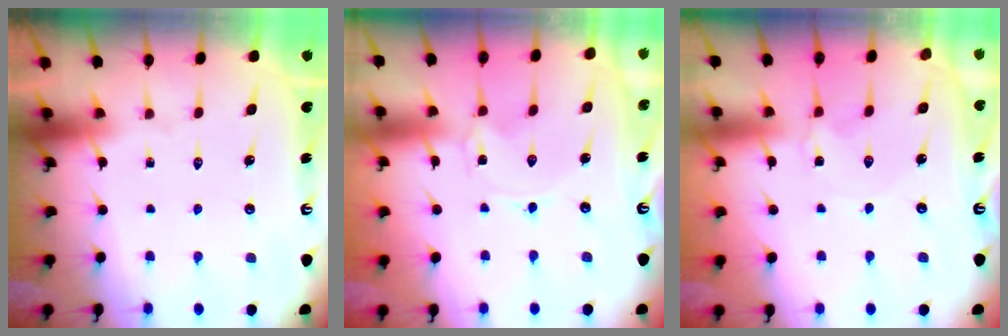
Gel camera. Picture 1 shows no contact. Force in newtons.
{"total": 0.0}
{"total": 1.4, "press": 1.4, "slide": 0.3}